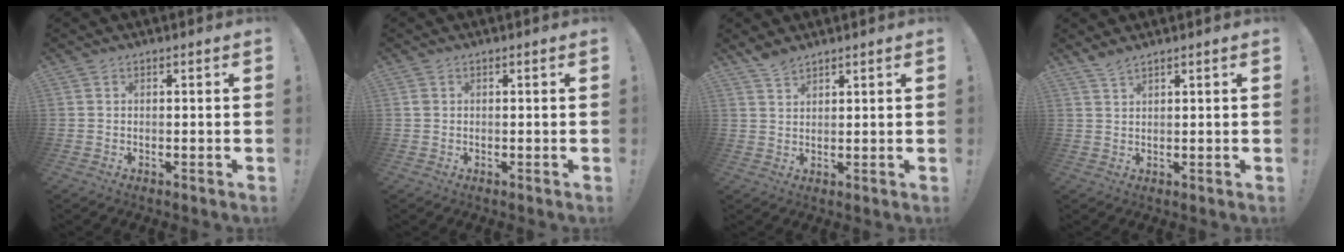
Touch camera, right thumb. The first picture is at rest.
{"total": 0.9, "force": [0.1, 0.8, 0.3], "torque": [-0.011, 0.006, 0.004]}
{"total": 3.4, "force": [3.0, 1.1, 1.2], "torque": [-0.016, -0.021, 0.054]}
{"total": 2.3, "force": [2.1, 0.2, 0.9], "torque": [-0.025, -0.008, 0.039]}